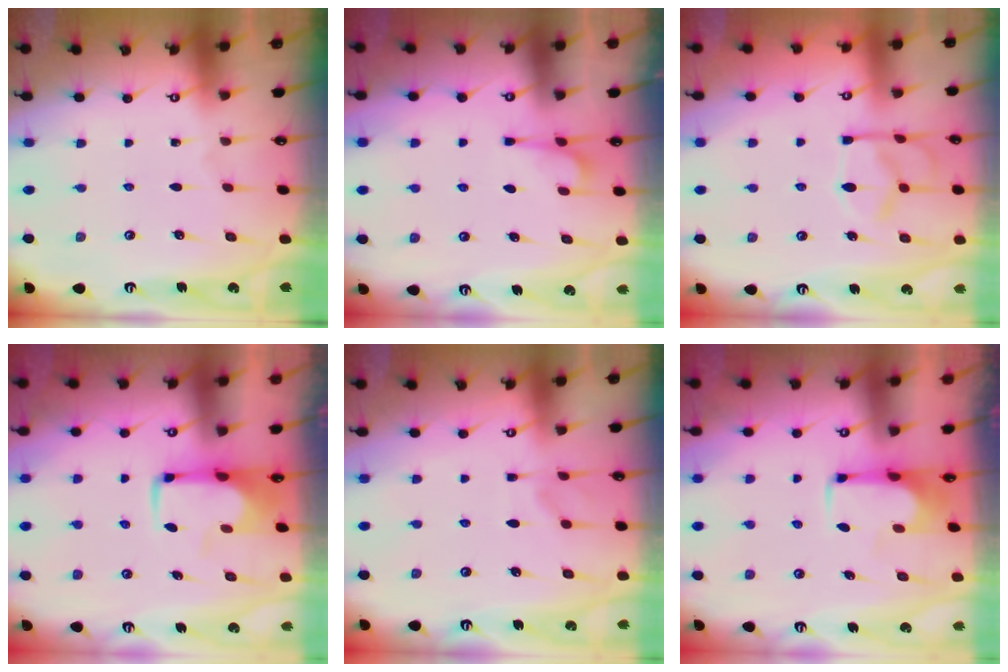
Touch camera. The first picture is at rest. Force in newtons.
{"total": 2.4, "press": 2.3, "slide": 0.8}
{"total": 8.4, "press": 8.4, "slide": 0.8}
{"total": 1.0, "press": 0.7, "slide": 0.7}
{"total": 3.4, "press": 3.3, "slide": 0.8}
{"total": 0.8, "press": 0.2, "slide": 0.8}